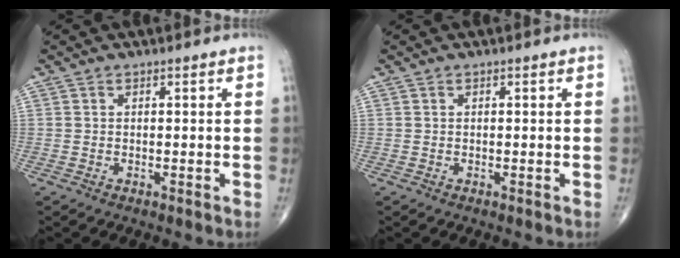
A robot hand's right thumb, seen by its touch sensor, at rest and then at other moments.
{"total": 0.0}